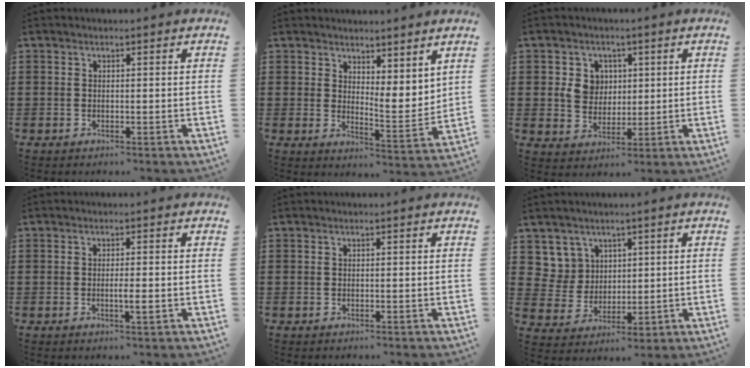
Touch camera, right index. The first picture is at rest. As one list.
[{"total": 5.0, "force": [4.6, 1.8, 1.1], "torque": [-0.022, -0.033, 0.083]}, {"total": 5.5, "force": [1.1, 4.7, 2.6], "torque": [-0.061, 0.010, 0.016]}, {"total": 2.0, "force": [-0.6, 0.1, 1.9], "torque": [-0.035, -0.002, -0.011]}, {"total": 0.0}, {"total": 6.1, "force": [2.8, 5.4, 0.6], "torque": [-0.043, 0.009, 0.057]}]